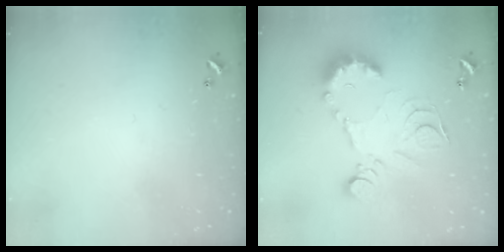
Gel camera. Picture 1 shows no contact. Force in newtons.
{"total": 13.9, "press": 13.8, "slide": 1.2}